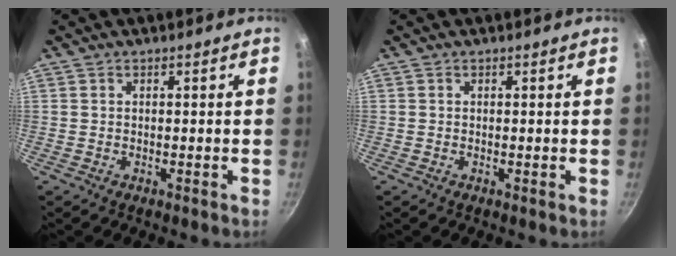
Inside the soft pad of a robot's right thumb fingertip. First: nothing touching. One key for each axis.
{"total": 0.0}